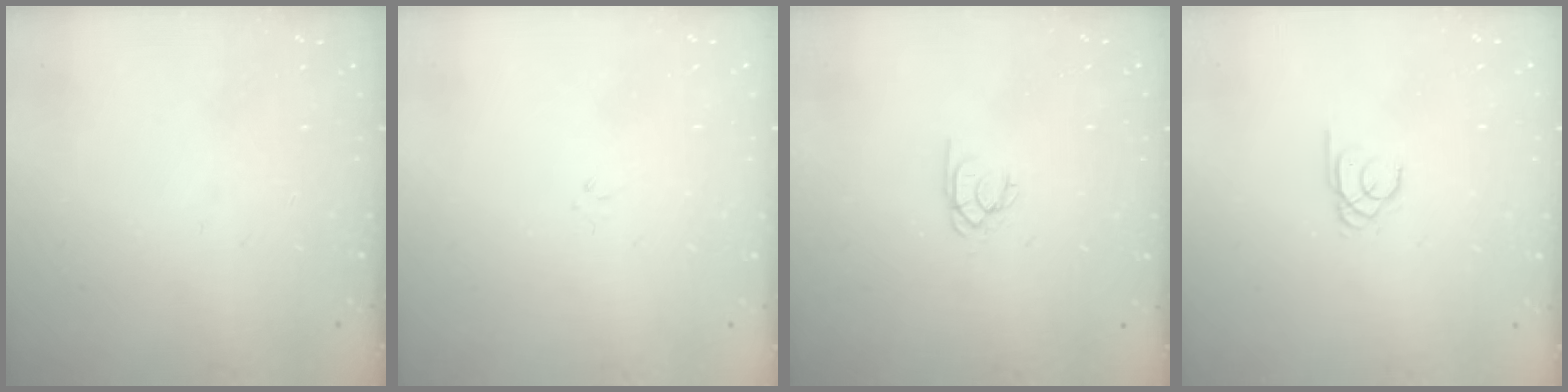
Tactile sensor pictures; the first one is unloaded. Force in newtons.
{"total": 0.0}
{"total": 1.9, "press": 1.9, "slide": 0.2}
{"total": 1.3, "press": 1.3, "slide": 0.1}